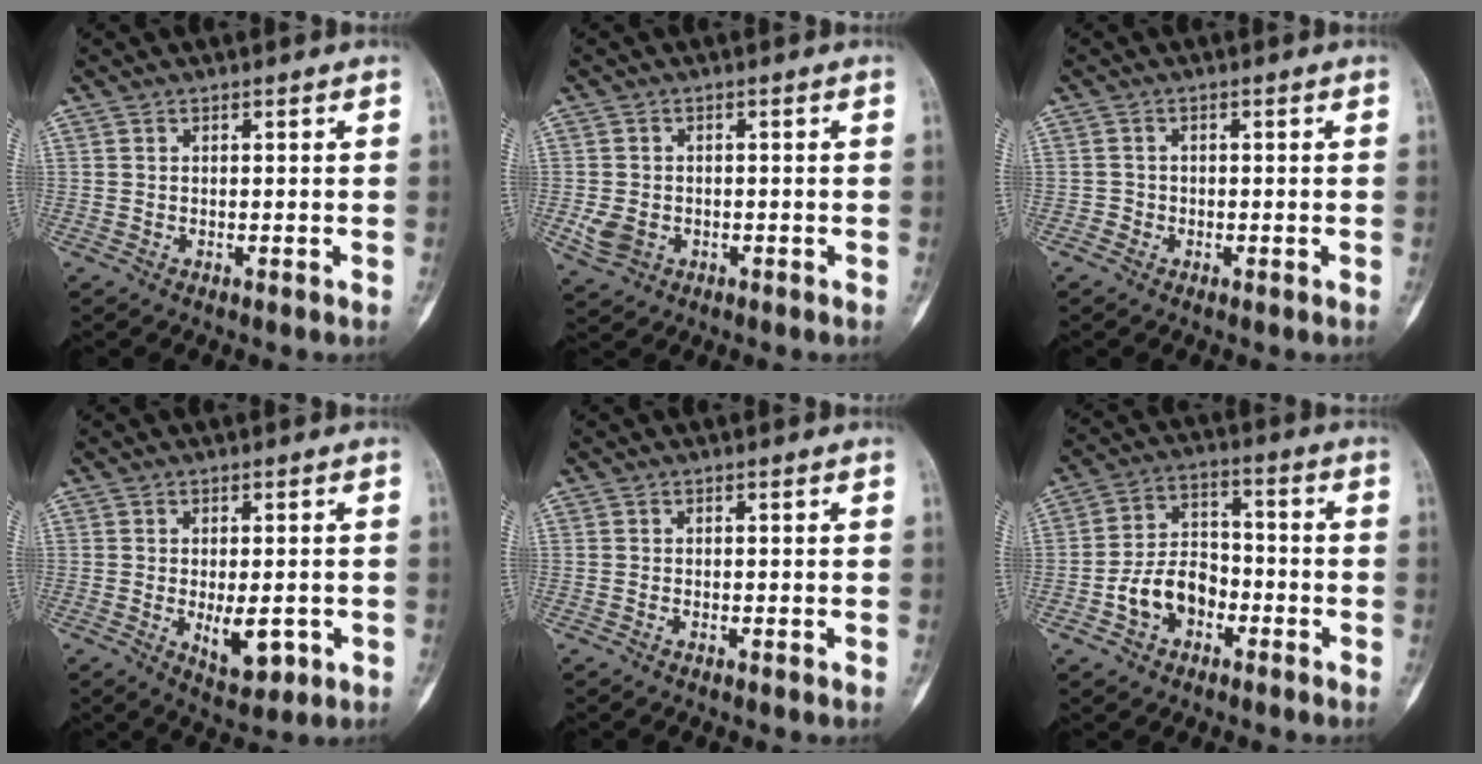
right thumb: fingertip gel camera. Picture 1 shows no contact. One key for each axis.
{"total": 4.2, "fx": -1.1, "fy": 3.4, "fz": 2.3, "tx": -0.040, "ty": 0.002, "tz": -0.014}
{"total": 1.2, "fx": -0.6, "fy": 1.0, "fz": -0.2, "tx": 0.017, "ty": 0.007, "tz": -0.020}
{"total": 7.0, "fx": -1.6, "fy": 3.2, "fz": 6.0, "tx": -0.075, "ty": -0.010, "tz": -0.014}
{"total": 0.0}
{"total": 9.8, "fx": -3.7, "fy": 7.0, "fz": 5.8, "tx": -0.083, "ty": 0.044, "tz": -0.070}